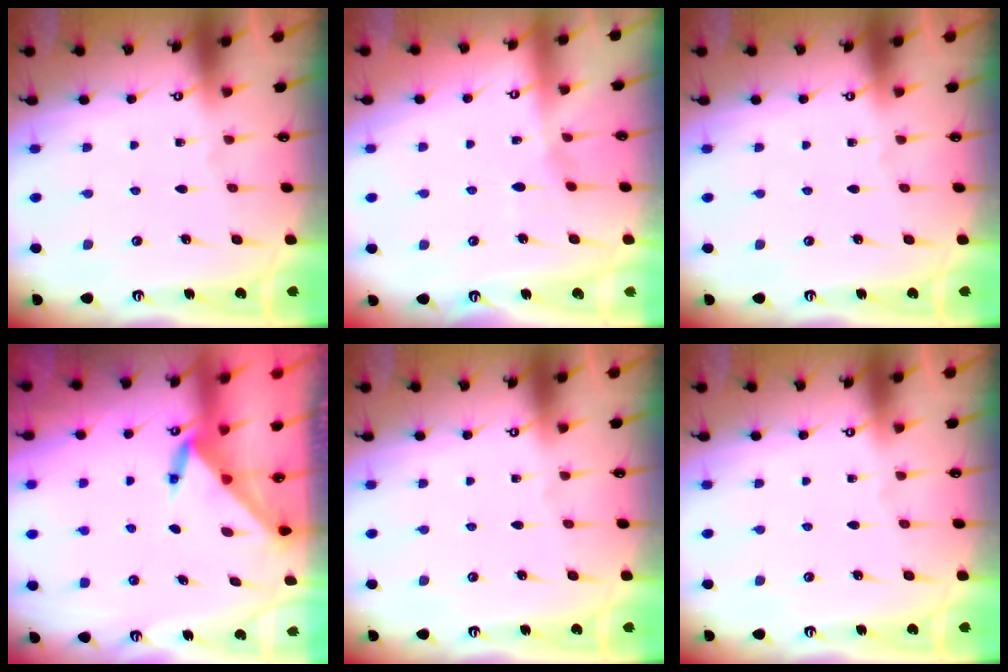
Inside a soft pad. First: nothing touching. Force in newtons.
{"total": 5.6, "press": 5.6, "slide": 0.2}
{"total": 0.0}
{"total": 3.4, "press": 3.4, "slide": 0.4}
{"total": 0.0}
{"total": 0.0}